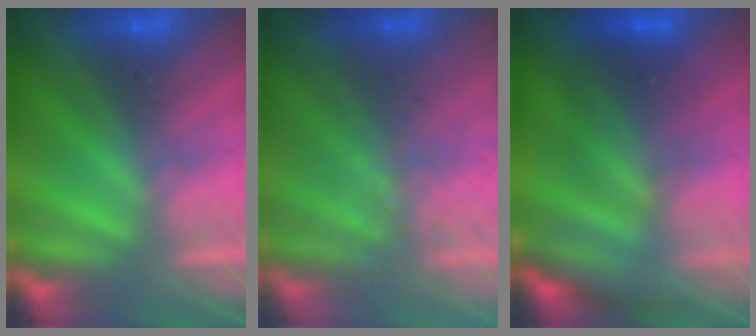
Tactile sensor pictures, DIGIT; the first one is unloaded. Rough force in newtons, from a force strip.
{"total": 9.8}
{"total": 2.6}